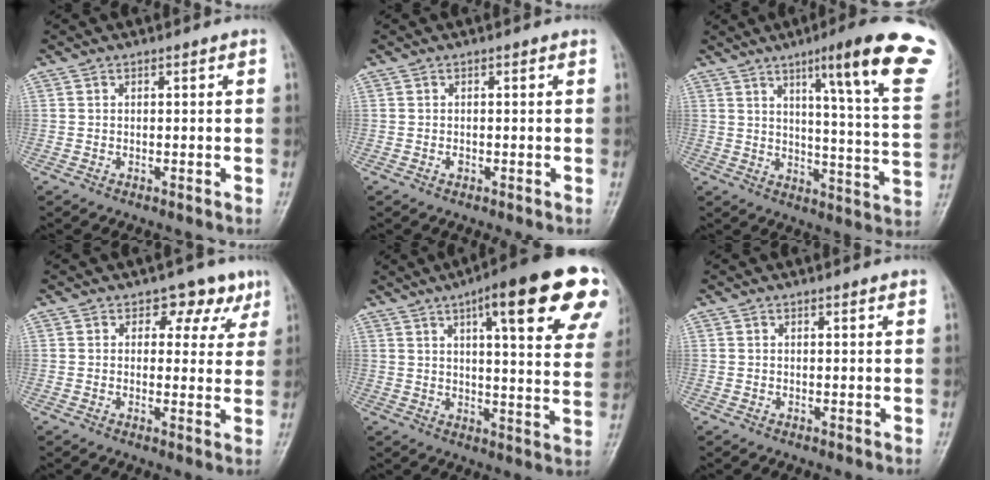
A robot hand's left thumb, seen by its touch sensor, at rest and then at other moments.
{"total": 0.6, "force": [-0.2, 0.5, 0.4], "torque": [-0.005, 0.000, -0.005]}
{"total": 22.0, "force": [12.2, 2.1, 18.1], "torque": [-0.223, -0.049, 0.156]}
{"total": 6.0, "force": [3.7, 4.2, 2.3], "torque": [0.008, -0.015, 0.035]}
{"total": 23.5, "force": [12.0, 5.3, 19.5], "torque": [-0.242, -0.025, 0.150]}
{"total": 1.3, "force": [1.1, 0.1, 0.7], "torque": [-0.004, 0.001, 0.015]}